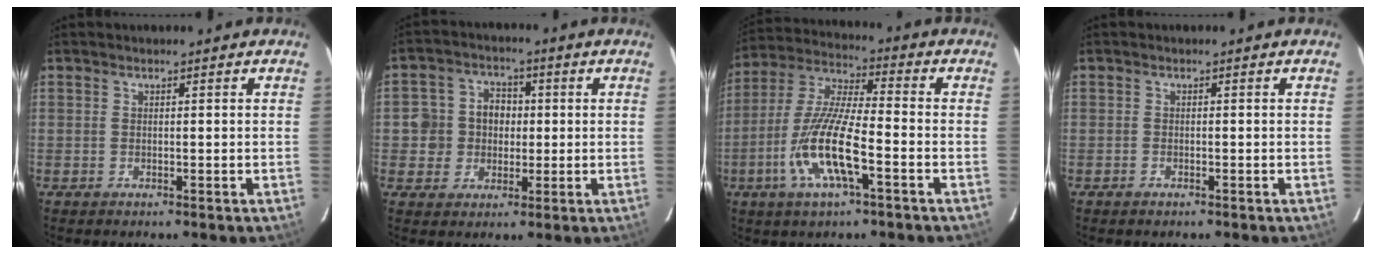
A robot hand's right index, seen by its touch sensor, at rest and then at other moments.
{"total": 7.1, "force": [-0.2, 6.8, 2.0], "torque": [-0.043, 0.027, -0.007]}
{"total": 14.1, "force": [-5.4, 2.8, 12.8], "torque": [-0.267, -0.009, -0.107]}
{"total": 0.8, "force": [-0.6, 0.4, 0.2], "torque": [-0.007, 0.001, -0.012]}